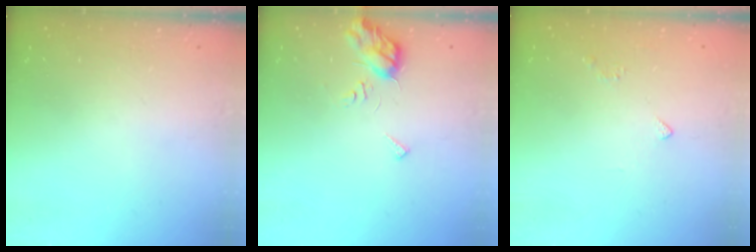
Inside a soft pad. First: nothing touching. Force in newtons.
{"total": 7.4, "press": 7.4, "slide": 0.6}
{"total": 2.0, "press": 1.9, "slide": 0.5}